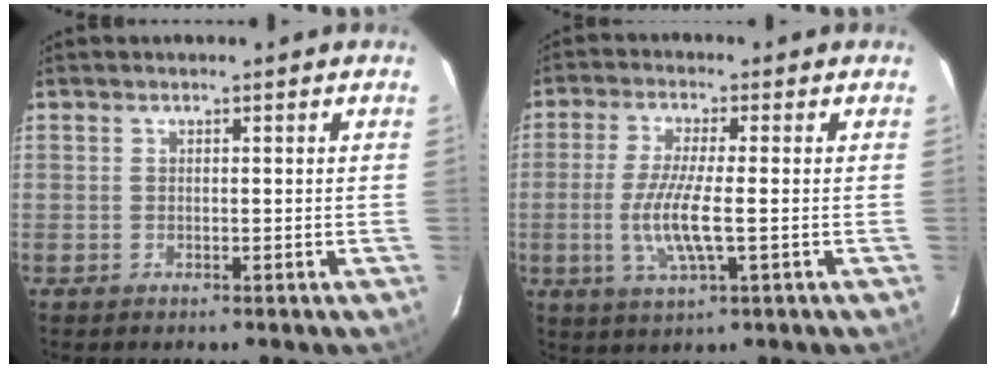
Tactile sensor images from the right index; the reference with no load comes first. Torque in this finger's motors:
{"motor_torque": [0.31, -0.07, 0.27, 0.07]}